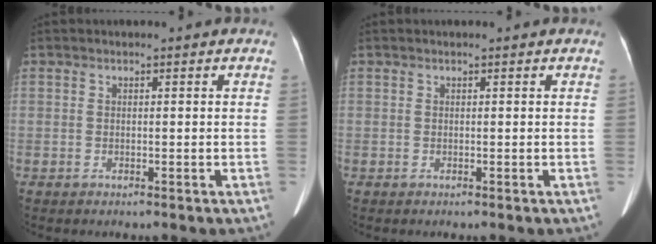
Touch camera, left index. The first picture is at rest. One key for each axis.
{"total": 0.0}